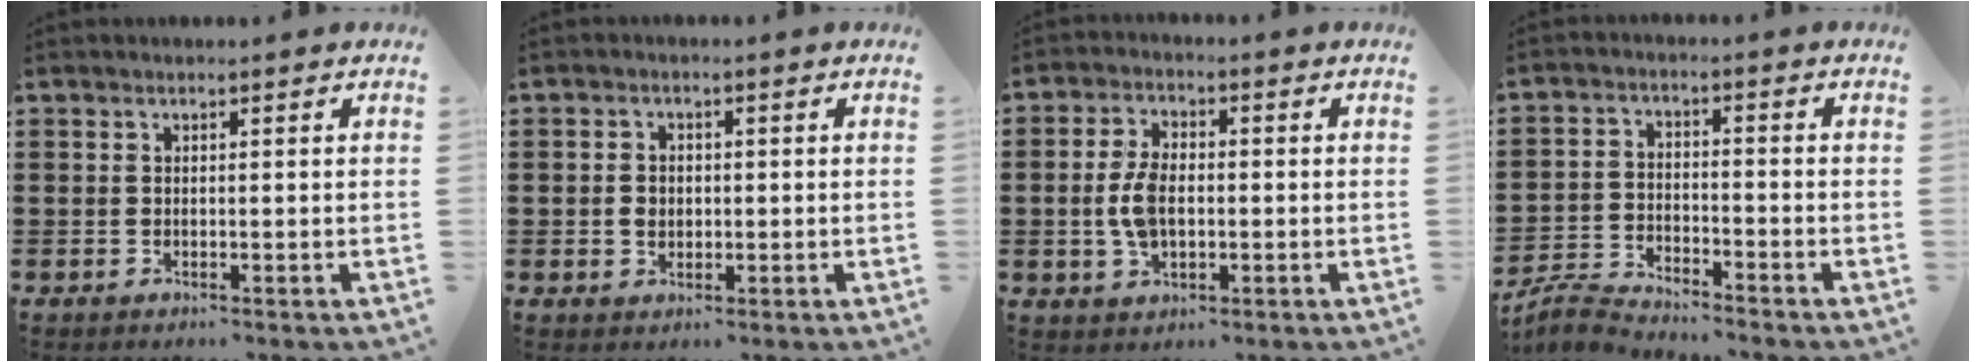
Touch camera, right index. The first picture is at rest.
{"total": 2.1, "force": [-0.2, 1.7, 1.2], "torque": [-0.026, 0.006, -0.005]}
{"total": 6.1, "force": [-0.4, 3.4, 5.0], "torque": [-0.124, -0.004, -0.014]}
{"total": 5.4, "force": [-5.4, 0.2, 0.6], "torque": [-0.031, 0.000, -0.115]}